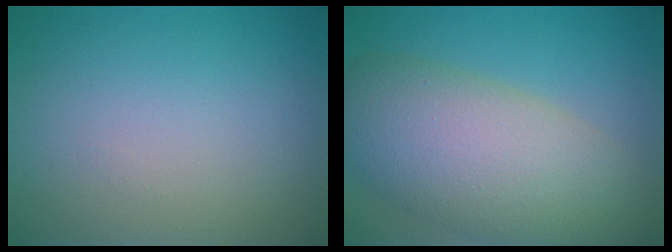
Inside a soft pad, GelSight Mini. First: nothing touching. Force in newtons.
{"total": 10.1, "press": 10.0, "slide": 0.6}